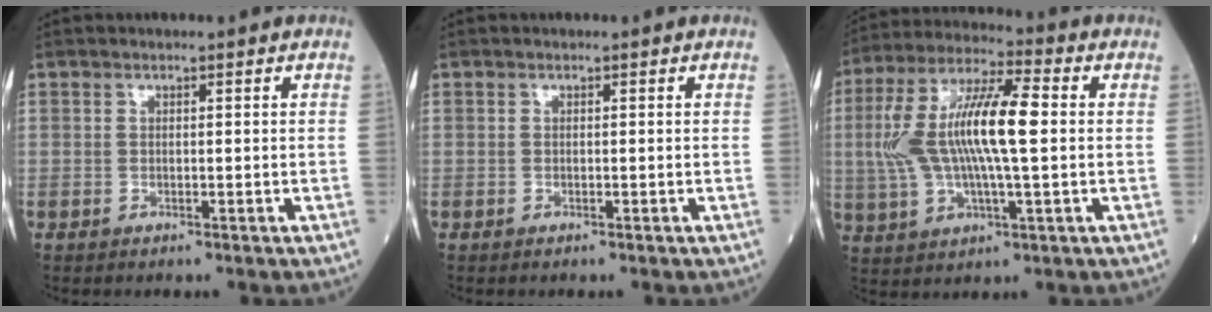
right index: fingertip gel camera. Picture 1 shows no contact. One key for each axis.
{"total": 0.0}
{"total": 15.9, "fx": 0.9, "fy": 4.1, "fz": 15.4, "tx": -0.323, "ty": 0.024, "tz": 0.015}